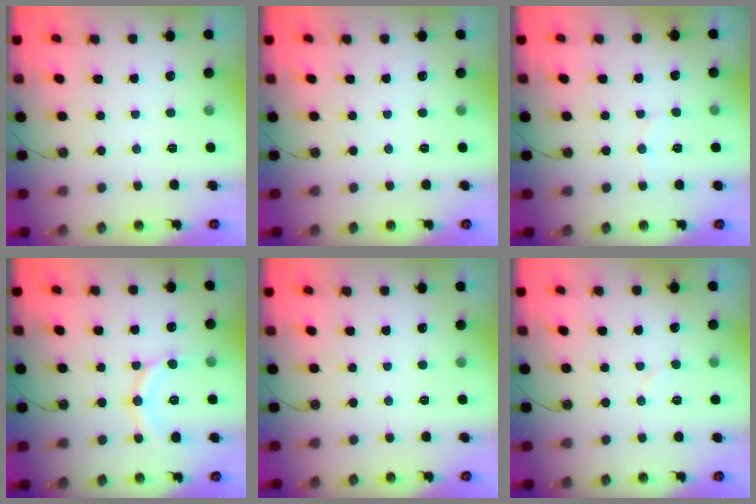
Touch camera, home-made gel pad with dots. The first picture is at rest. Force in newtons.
{"total": 0.0}
{"total": 2.9, "press": 2.9, "slide": 0.3}
{"total": 12.0, "press": 11.9, "slide": 1.2}
{"total": 0.0}
{"total": 3.9, "press": 3.9, "slide": 0.4}